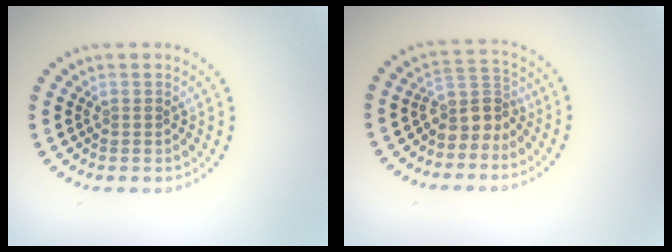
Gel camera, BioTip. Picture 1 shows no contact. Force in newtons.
{"total": 3.1, "press": 2.2, "slide": 2.1}